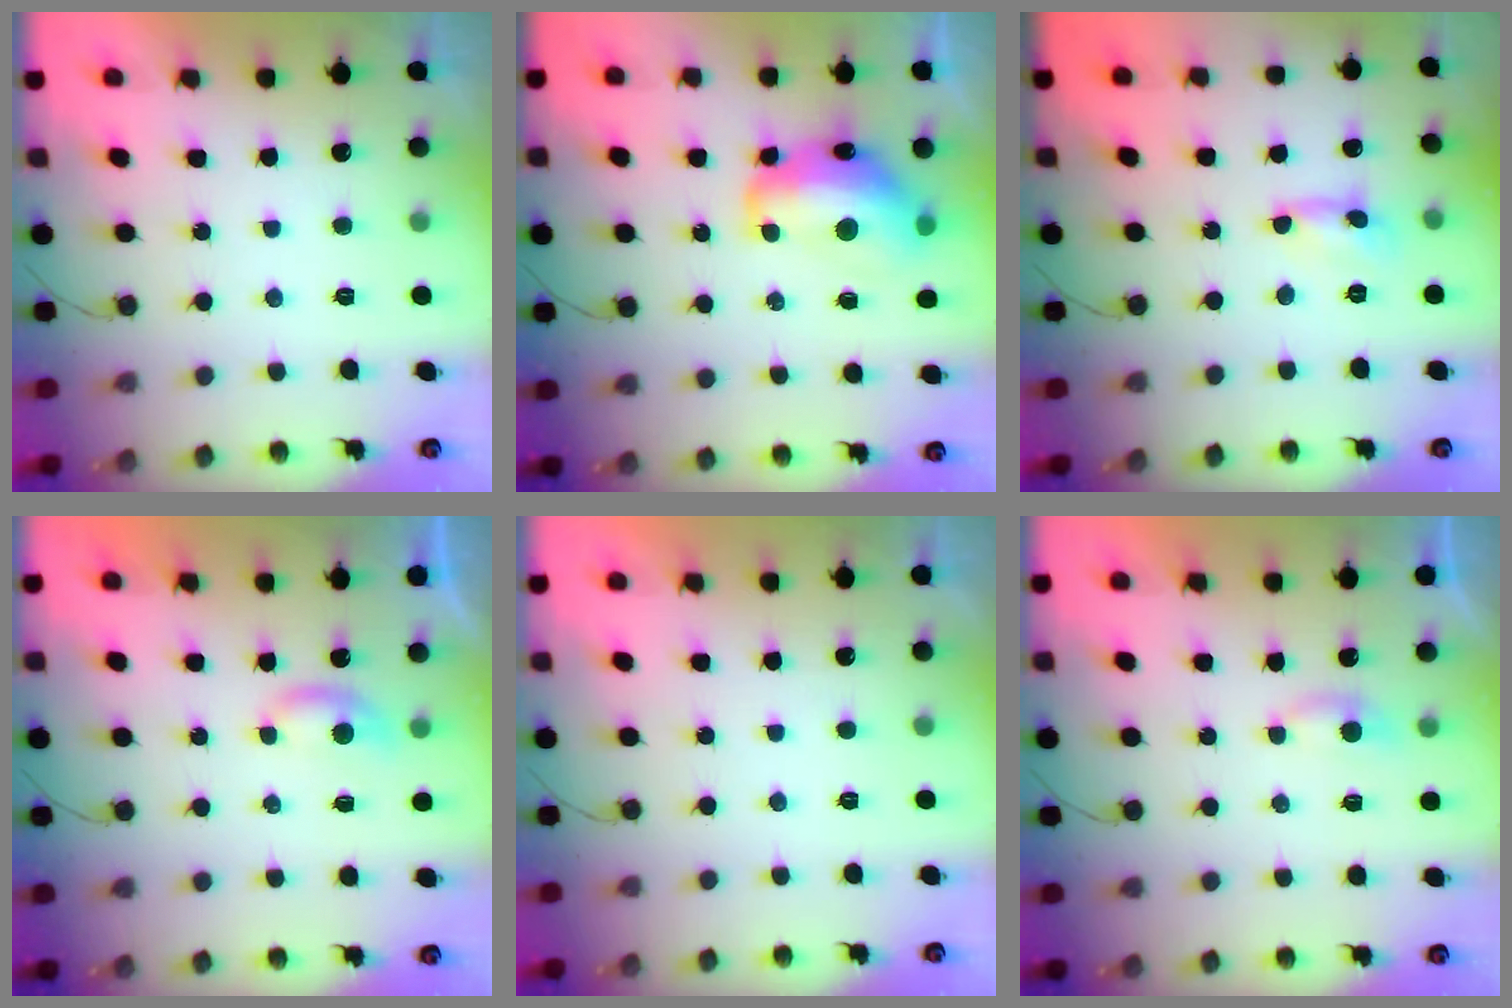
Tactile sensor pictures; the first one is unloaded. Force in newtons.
{"total": 14.1, "press": 14.0, "slide": 1.5}
{"total": 1.0, "press": 1.0, "slide": 0.1}
{"total": 3.9, "press": 3.9, "slide": 0.5}
{"total": 0.0}
{"total": 2.7, "press": 2.6, "slide": 0.5}